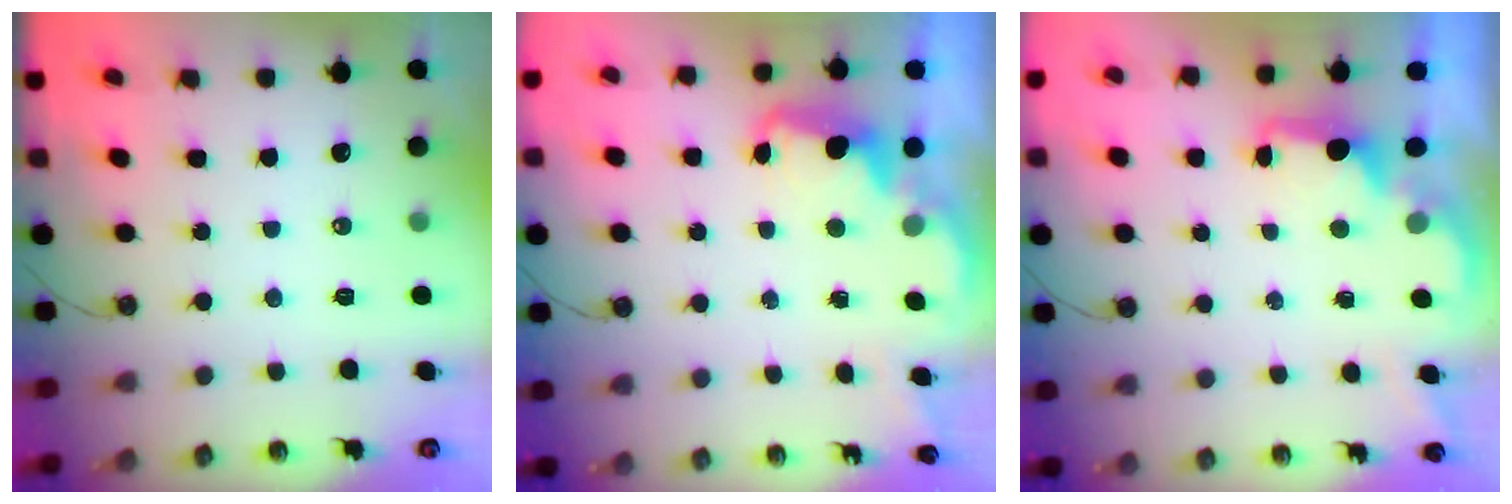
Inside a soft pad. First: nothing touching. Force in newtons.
{"total": 2.7, "press": 2.6, "slide": 0.6}
{"total": 1.7, "press": 1.6, "slide": 0.7}